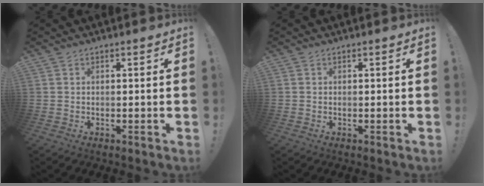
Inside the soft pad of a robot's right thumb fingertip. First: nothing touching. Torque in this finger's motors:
{"motor_torque": [-0.12, -0.02, -0.17, 0.31, 0.00]}